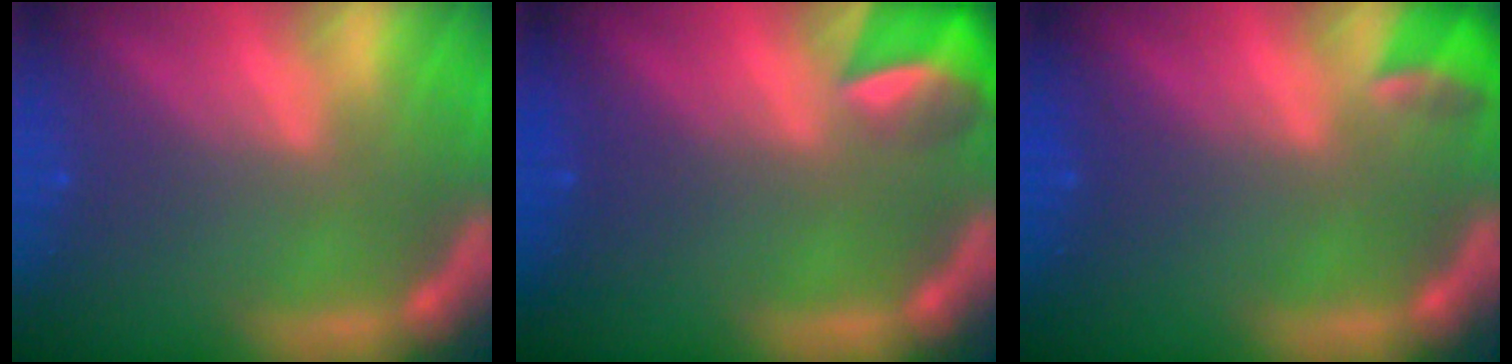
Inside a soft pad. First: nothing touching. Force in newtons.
{"total": 4.9}
{"total": 2.4}